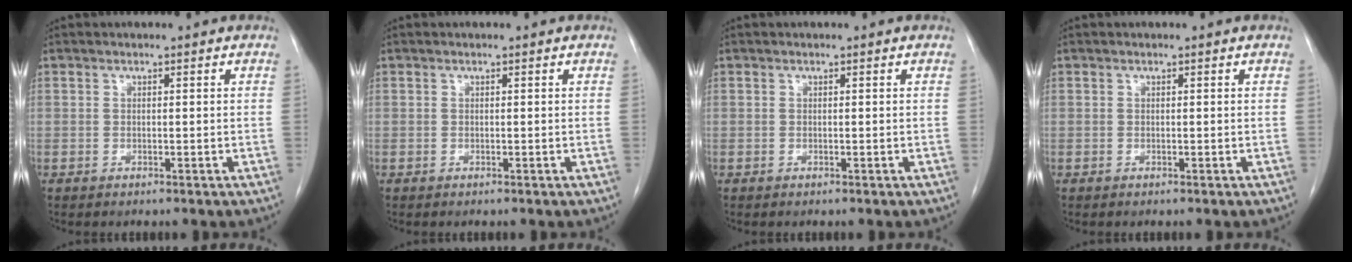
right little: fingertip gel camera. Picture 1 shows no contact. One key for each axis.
{"total": 0.0}
{"total": 0.0}
{"total": 0.0}